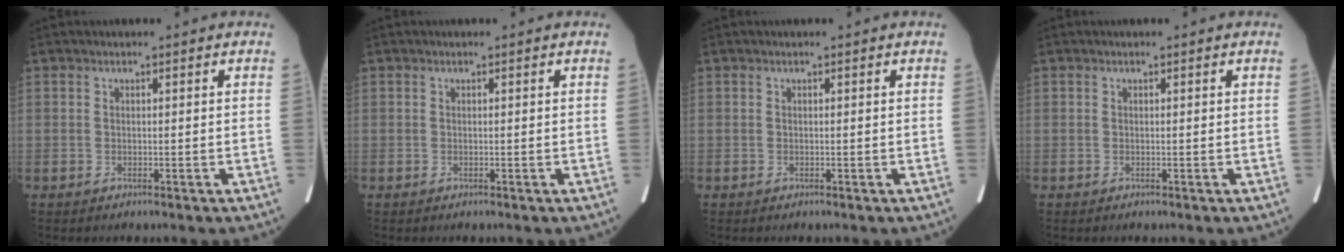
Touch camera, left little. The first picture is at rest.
{"total": 0.0}
{"total": 0.0}
{"total": 0.0}